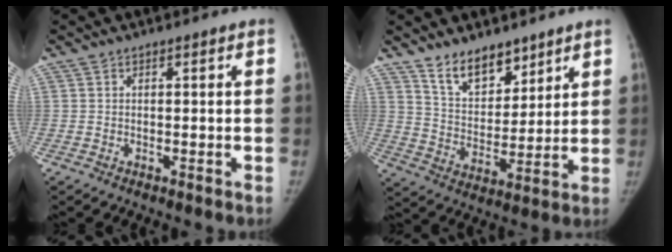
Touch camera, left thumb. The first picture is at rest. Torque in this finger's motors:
{"motor_torque": [0.12, 0.18, 0.97, -0.90, -0.03]}